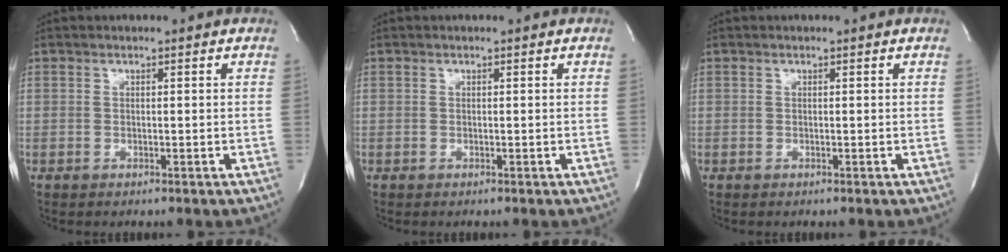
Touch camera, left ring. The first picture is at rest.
{"total": 0.0}
{"total": 0.0}